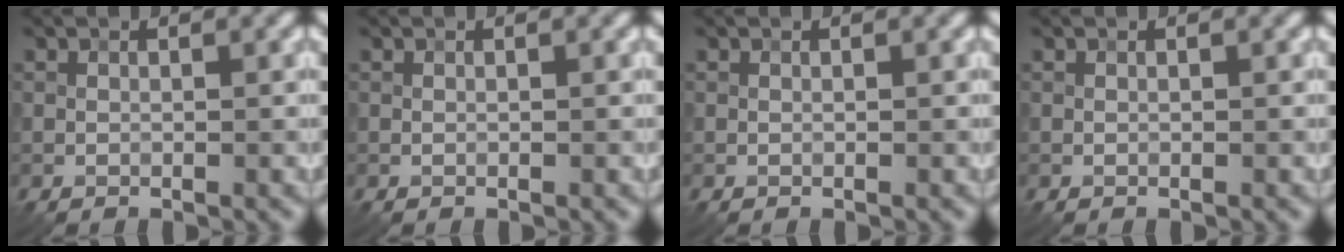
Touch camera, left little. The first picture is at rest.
{"total": 0.0}
{"total": 0.0}
{"total": 0.0}